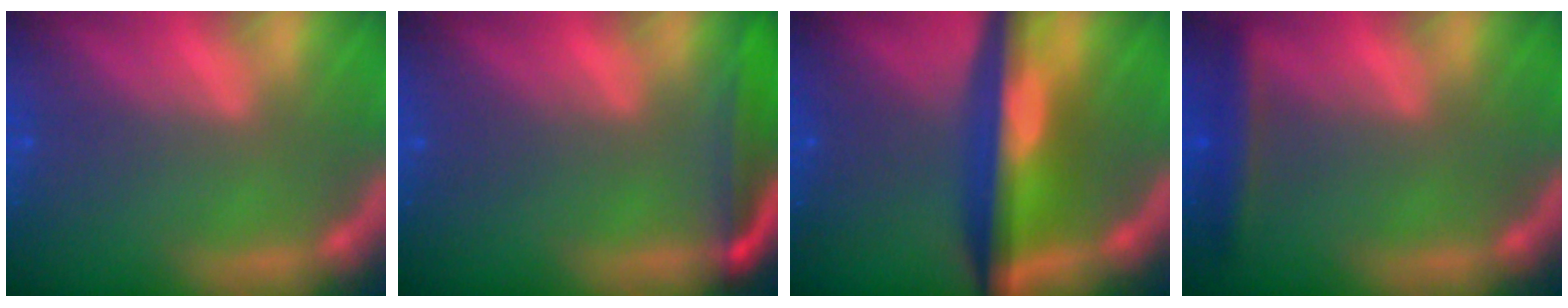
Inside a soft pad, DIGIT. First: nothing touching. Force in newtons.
{"total": 4.4}
{"total": 8.5}
{"total": 2.4}